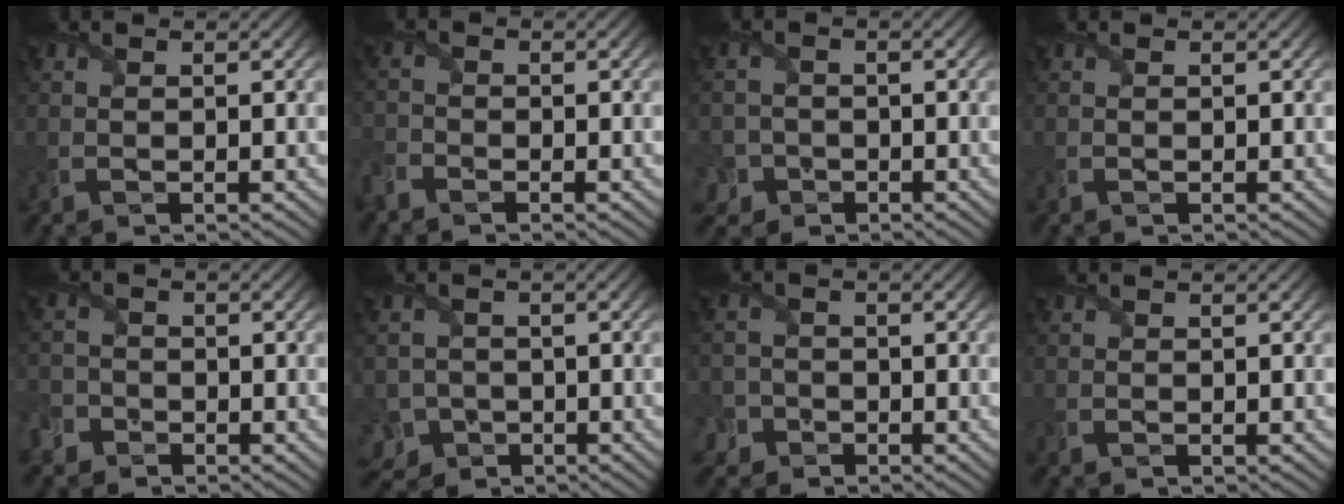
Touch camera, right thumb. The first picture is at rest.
{"total": 2.6, "force": [-2.3, 1.1, 0.7], "torque": [-0.020, -0.010, -0.061]}
{"total": 4.4, "force": [-2.4, 3.6, 1.0], "torque": [-0.020, -0.006, -0.054]}
{"total": 0.0}
{"total": 3.4, "force": [-2.2, 2.5, 0.7], "torque": [-0.018, -0.004, -0.052]}
{"total": 5.8, "force": [-3.2, 4.4, 1.9], "torque": [-0.042, -0.019, -0.058]}
{"total": 3.8, "force": [-2.2, 3.0, 0.7], "torque": [-0.015, 0.000, -0.053]}
{"total": 0.0}